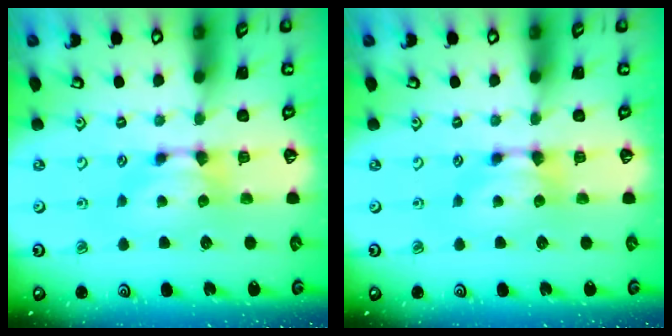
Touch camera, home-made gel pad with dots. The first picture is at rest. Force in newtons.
{"total": 0.0}